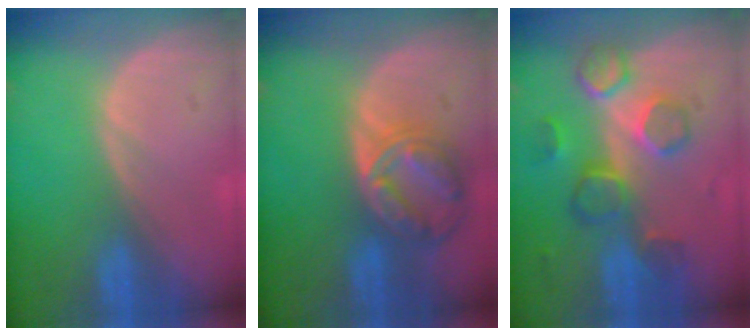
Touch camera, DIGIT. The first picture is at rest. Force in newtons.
{"total": 8.2, "press": 7.0, "slide": 4.3}
{"total": 8.6, "press": 7.7, "slide": 3.8}